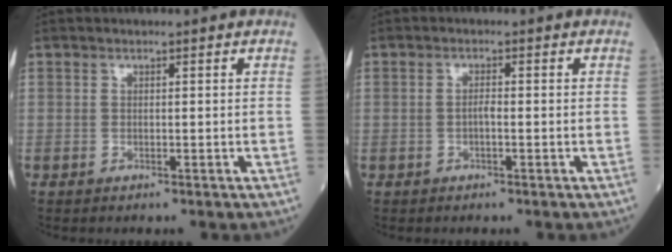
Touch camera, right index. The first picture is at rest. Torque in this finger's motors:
{"motor_torque": [0.02, -0.02, -0.04, 0.00]}